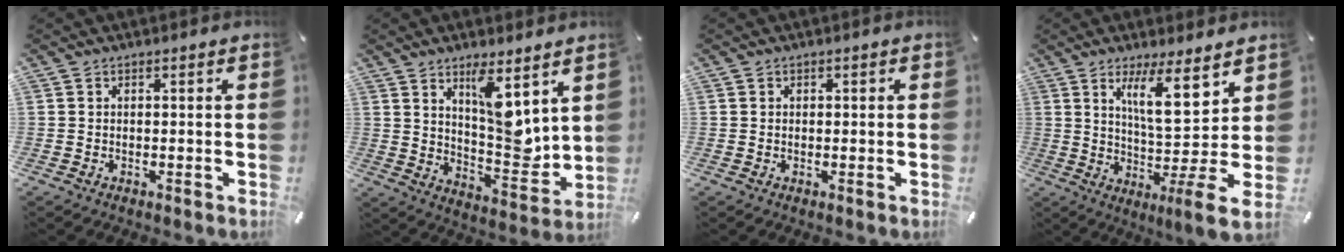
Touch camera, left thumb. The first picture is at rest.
{"total": 11.6, "force": [6.7, 4.4, 8.3], "torque": [-0.099, -0.060, 0.116]}
{"total": 0.7, "force": [0.1, 0.7, 0.1], "torque": [-0.002, 0.006, -0.001]}
{"total": 14.0, "force": [4.8, 0.2, 13.1], "torque": [-0.217, -0.054, 0.065]}